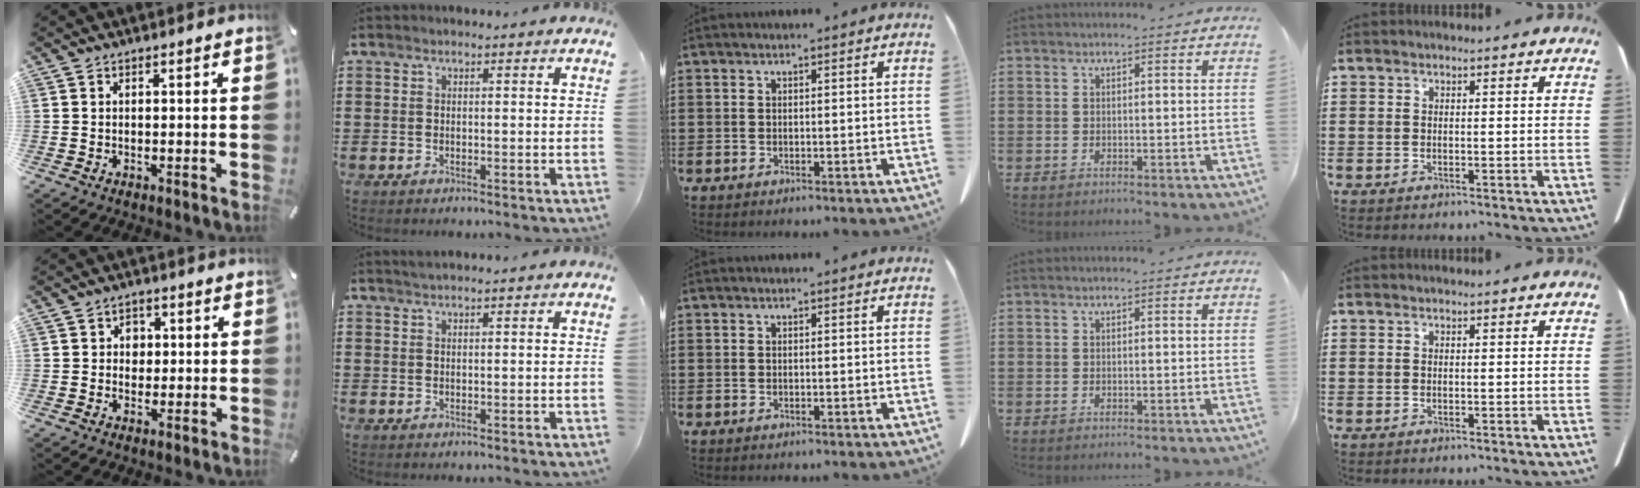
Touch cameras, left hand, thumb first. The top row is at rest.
{"thumb": {"total": 4.1, "force": [0.3, 3.8, 1.5], "torque": [-0.013, -0.002, -0.001]}, "index": {"total": 0.9, "force": [0.8, 0.0, 0.3], "torque": [-0.008, 0.000, 0.015]}}